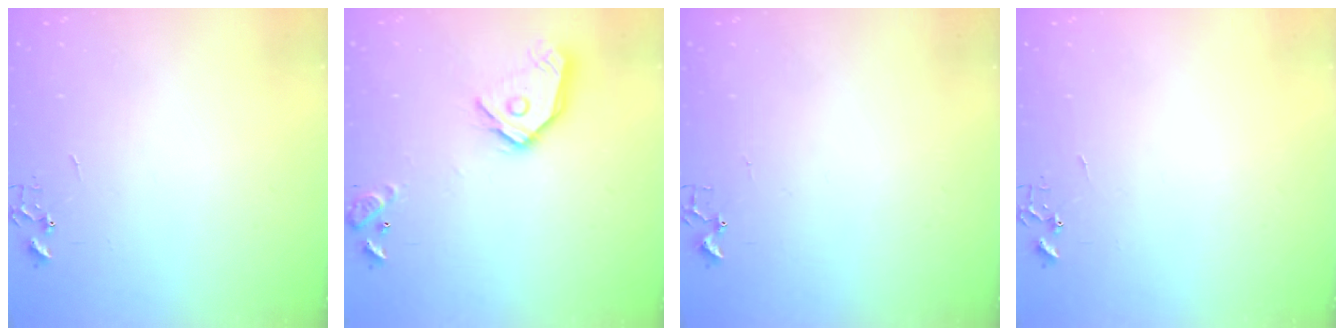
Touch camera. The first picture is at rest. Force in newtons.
{"total": 14.7, "press": 14.6, "slide": 2.0}
{"total": 3.0, "press": 2.9, "slide": 0.4}
{"total": 0.0}